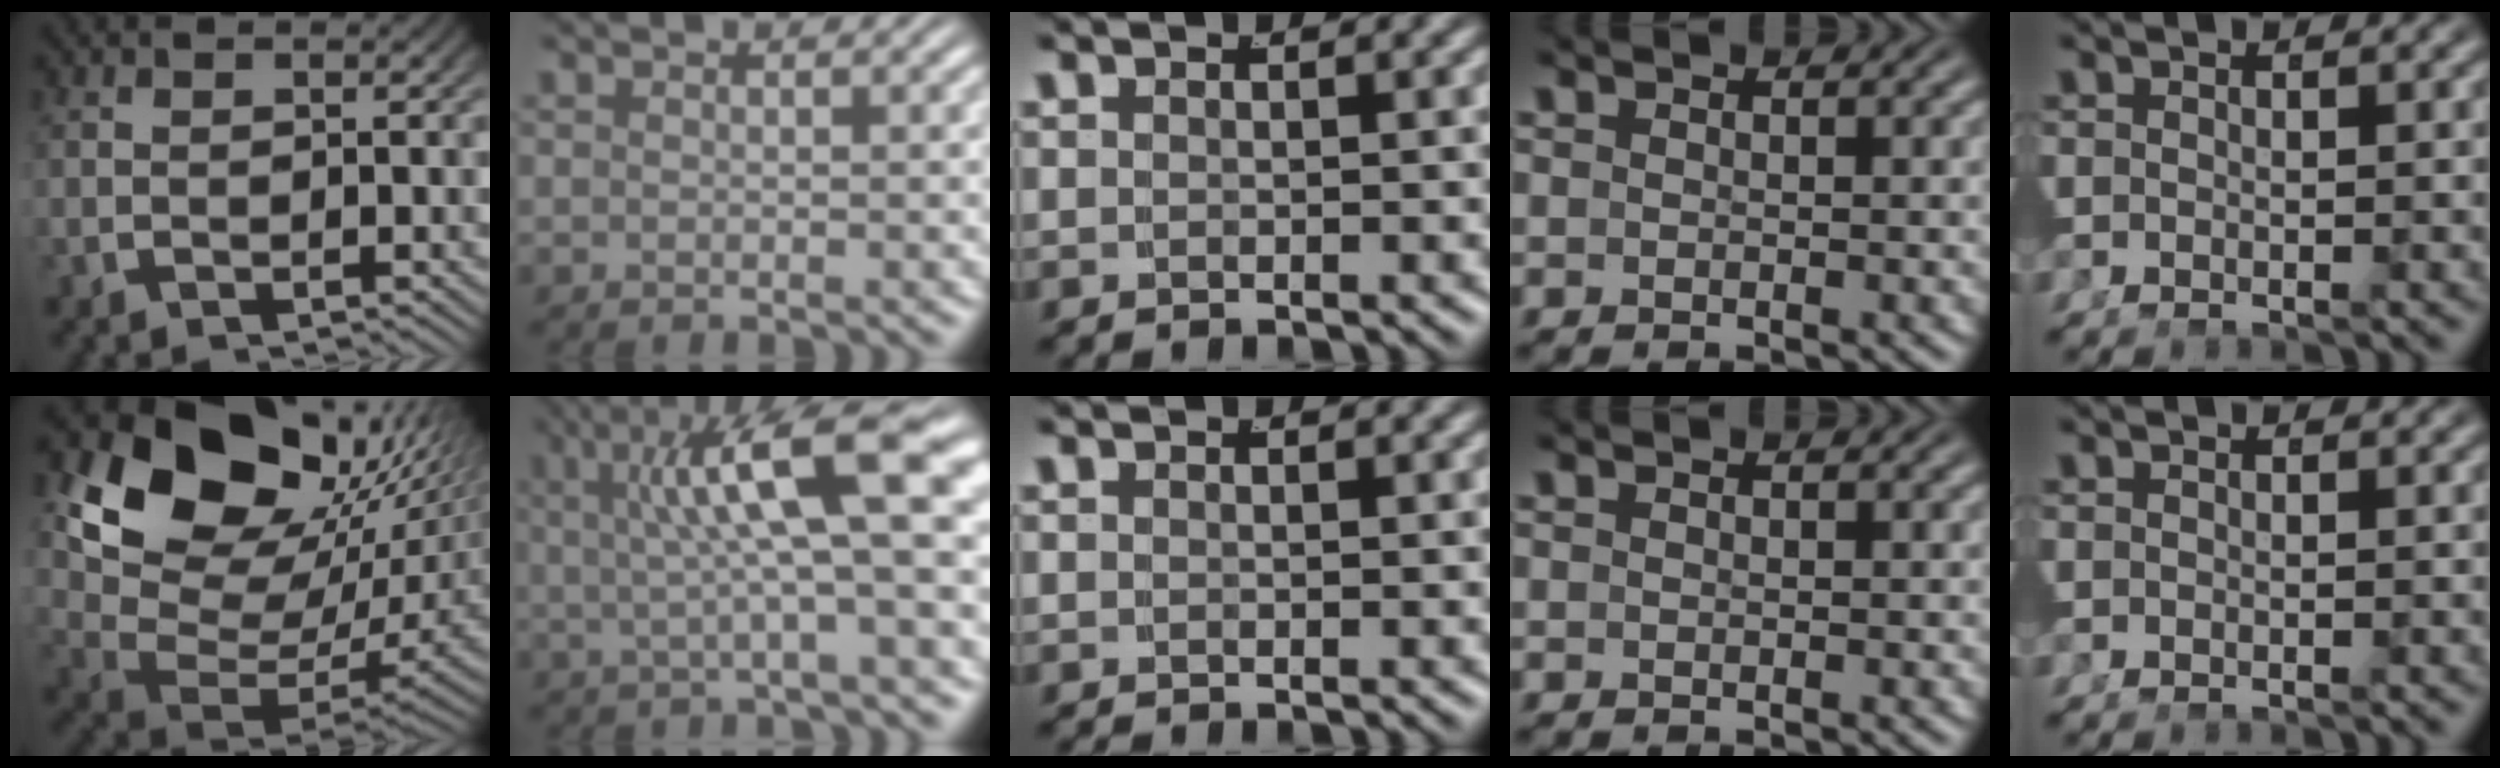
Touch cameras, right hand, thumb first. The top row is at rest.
{"thumb": {"total": 17.3, "force": [4.3, 11.1, 12.6], "torque": [-0.236, -0.026, 0.074]}, "index": {"total": 10.3, "force": [2.7, 2.9, 9.5], "torque": [-0.129, 0.028, 0.032]}}